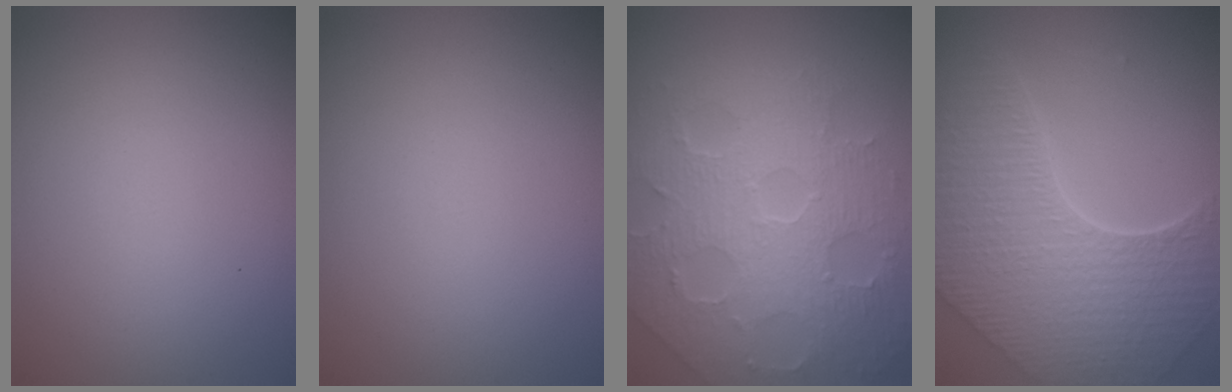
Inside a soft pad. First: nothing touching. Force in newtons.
{"total": 0.0}
{"total": 8.4, "press": 5.9, "slide": 6.1}
{"total": 8.3, "press": 5.9, "slide": 5.7}